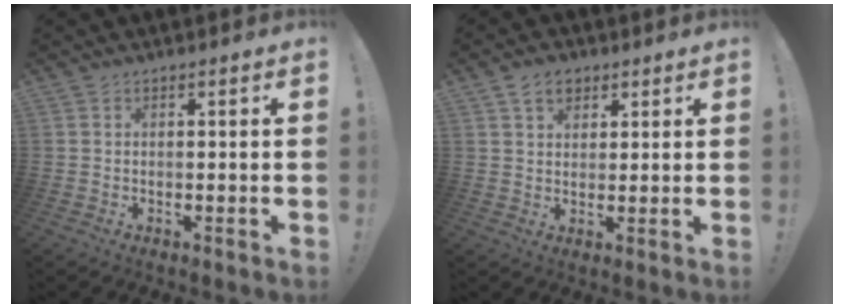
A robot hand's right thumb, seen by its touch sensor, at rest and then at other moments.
{"total": 6.2, "force": [3.4, 4.3, 2.7], "torque": [-0.038, -0.008, 0.063]}